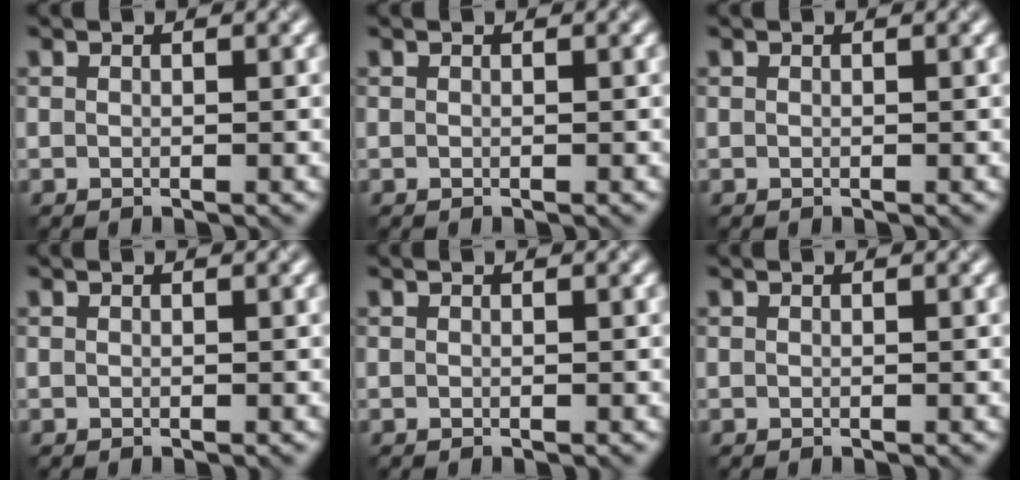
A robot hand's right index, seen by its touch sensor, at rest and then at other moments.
{"total": 0.0}
{"total": 0.0}
{"total": 0.0}
{"total": 0.0}
{"total": 0.0}